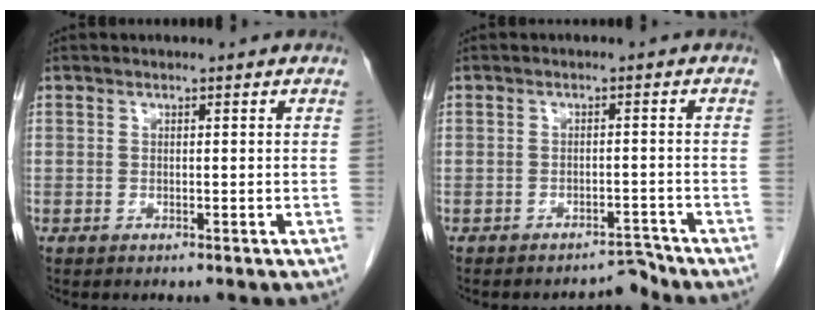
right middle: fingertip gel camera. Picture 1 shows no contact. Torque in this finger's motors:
{"motor_torque": [-0.52, -0.19, -0.06, -0.01]}